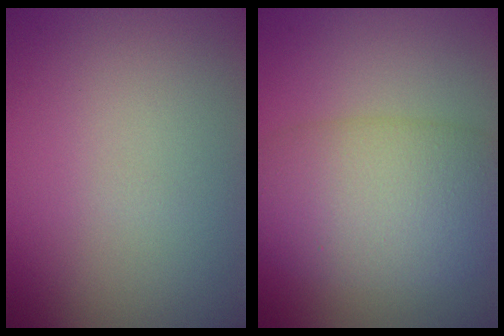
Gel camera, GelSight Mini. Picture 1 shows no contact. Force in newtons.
{"total": 8.7, "press": 8.6, "slide": 0.2}